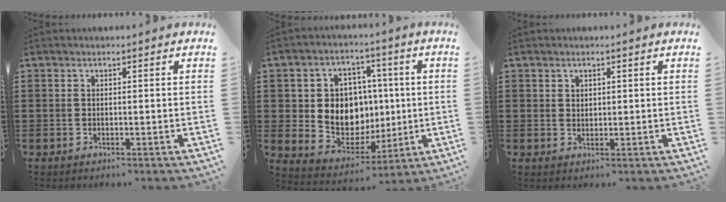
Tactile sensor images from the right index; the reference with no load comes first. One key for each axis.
{"total": 9.1, "fx": 1.1, "fy": 7.9, "fz": 4.3, "tx": -0.090, "ty": 0.005, "tz": 0.027}
{"total": 1.3, "fx": 0.9, "fy": 0.8, "fz": 0.2, "tx": -0.005, "ty": 0.003, "tz": 0.018}